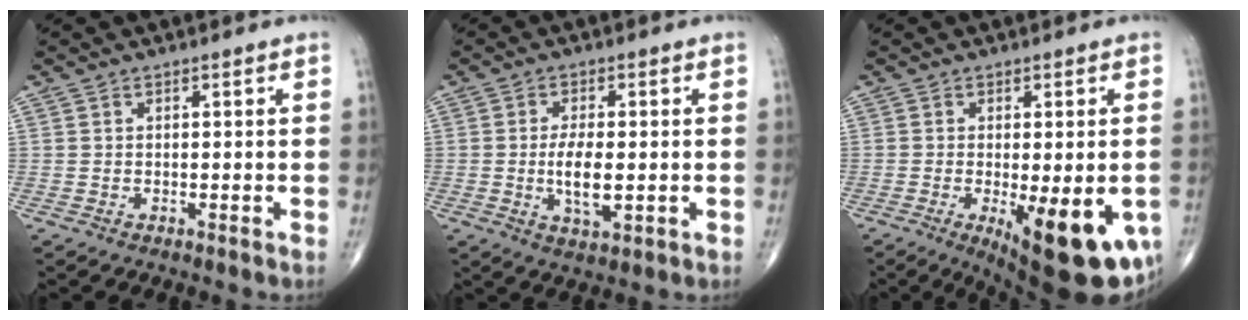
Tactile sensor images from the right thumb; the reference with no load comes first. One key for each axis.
{"total": 6.6, "fx": -0.7, "fy": 2.7, "fz": 6.0, "tx": -0.107, "ty": -0.011, "tz": -0.011}
{"total": 16.8, "fx": -5.6, "fy": 5.6, "fz": 14.8, "tx": -0.156, "ty": -0.020, "tz": -0.063}